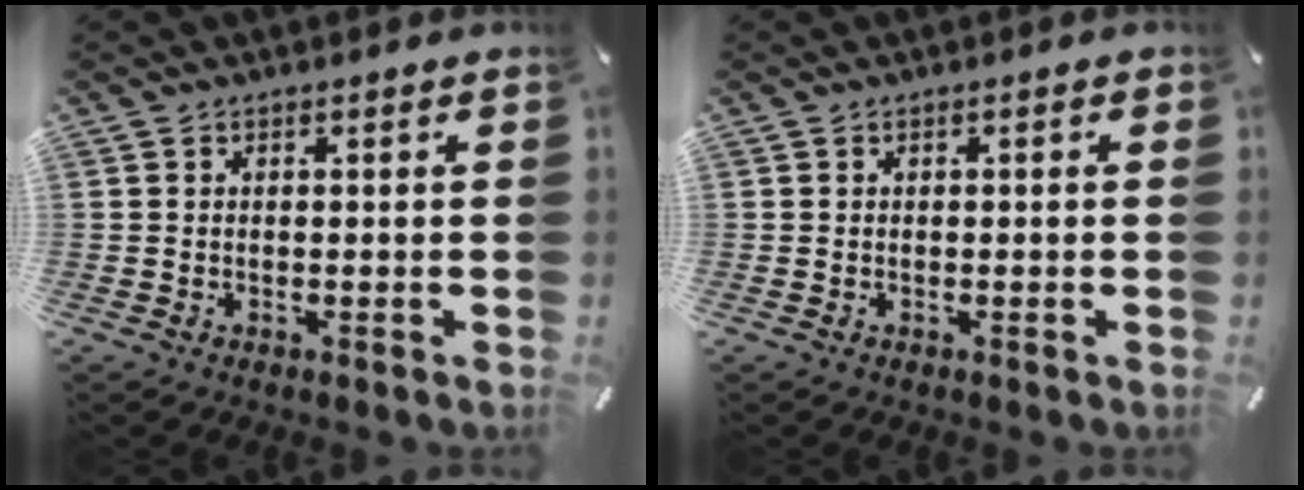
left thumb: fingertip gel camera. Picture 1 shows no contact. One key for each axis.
{"total": 0.0}